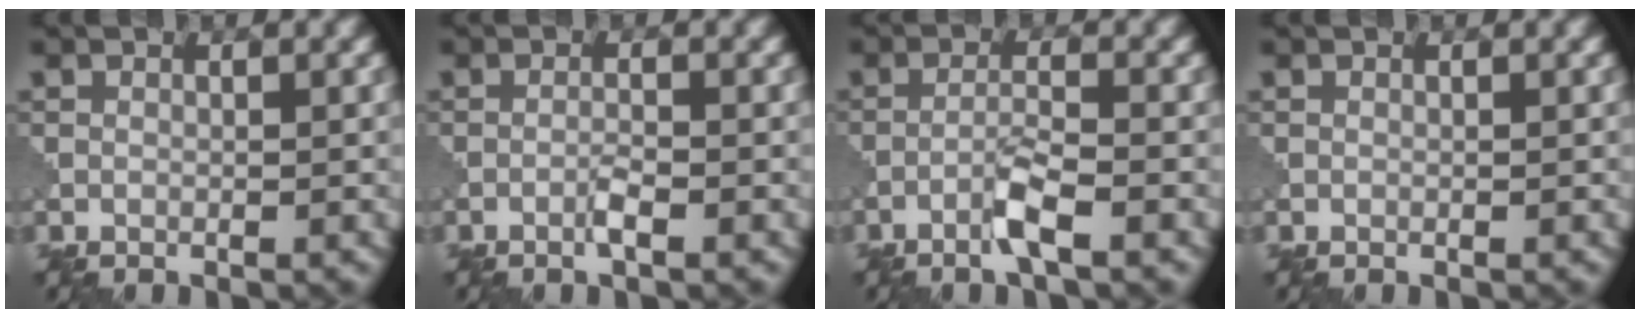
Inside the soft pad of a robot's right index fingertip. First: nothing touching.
{"total": 1.2, "force": [-0.7, 0.1, 1.0], "torque": [-0.020, 0.003, -0.016]}
{"total": 2.6, "force": [-1.6, 0.0, 2.1], "torque": [-0.042, 0.008, -0.036]}
{"total": 0.0}